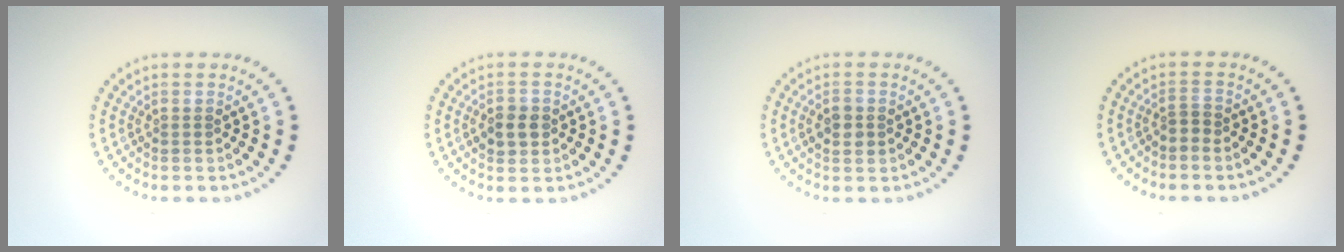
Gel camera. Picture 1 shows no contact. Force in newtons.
{"total": 2.3, "press": 2.3, "slide": 0.4}
{"total": 2.4, "press": 2.4, "slide": 0.2}
{"total": 1.3, "press": 1.0, "slide": 0.9}